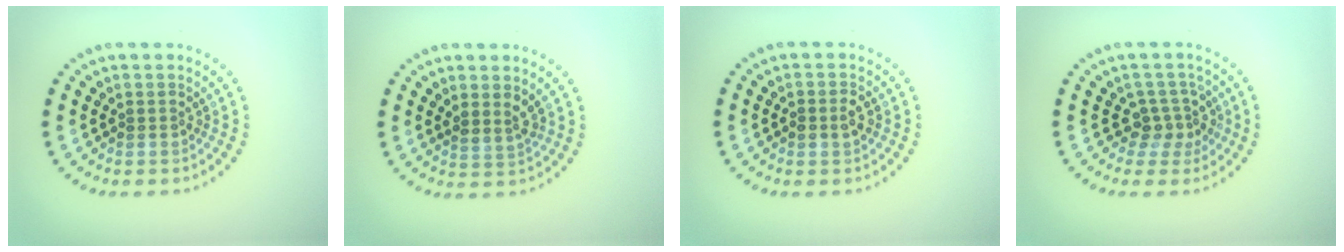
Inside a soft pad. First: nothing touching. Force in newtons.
{"total": 1.7, "press": 1.3, "slide": 1.1}
{"total": 1.5, "press": 1.5, "slide": 0.0}
{"total": 2.5, "press": 2.0, "slide": 1.6}